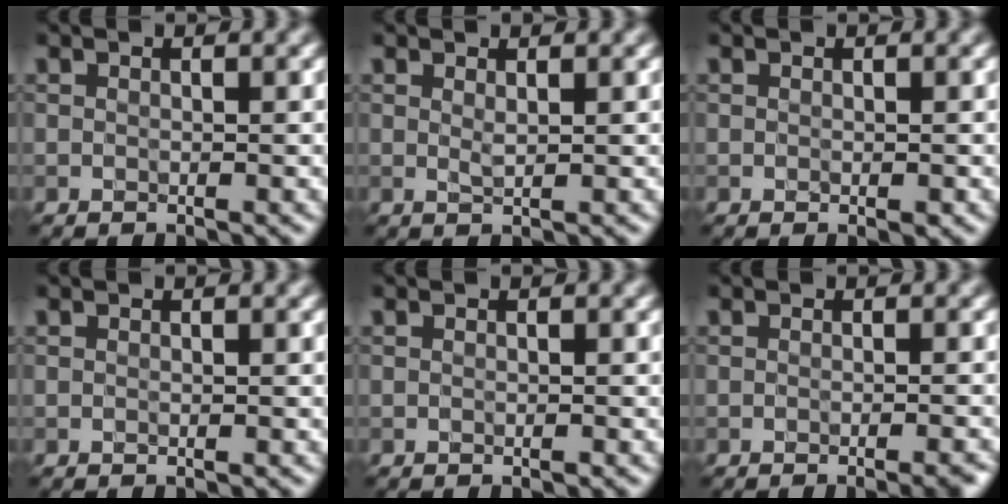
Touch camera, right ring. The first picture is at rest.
{"total": 0.6, "force": [0.5, 0.1, 0.4], "torque": [-0.009, 0.003, 0.008]}
{"total": 0.5, "force": [-0.1, 0.1, 0.5], "torque": [-0.007, 0.000, -0.002]}
{"total": 0.0}
{"total": 0.0}
{"total": 3.0, "force": [-1.3, 1.1, 2.5], "torque": [-0.003, 0.010, -0.014]}